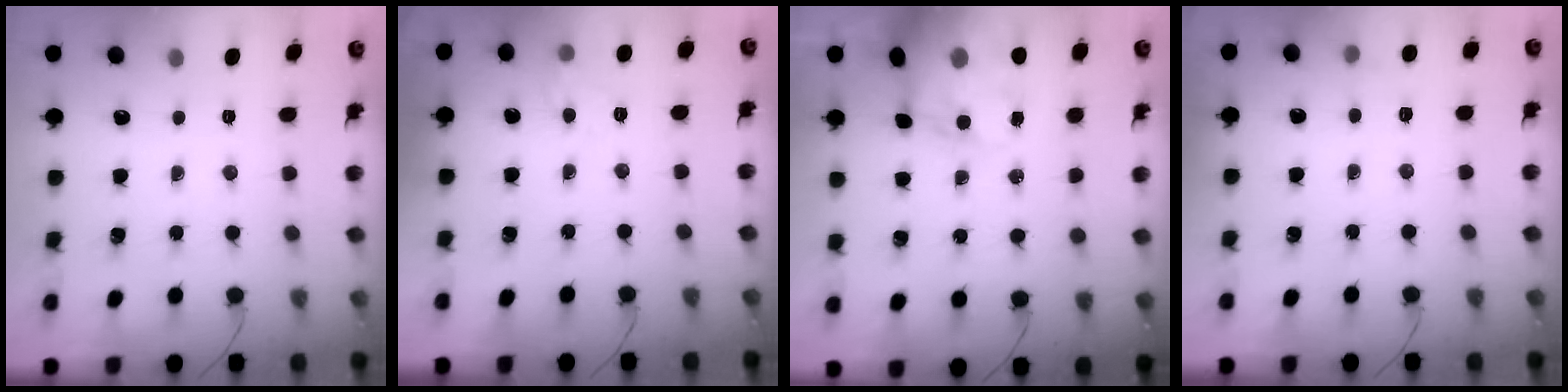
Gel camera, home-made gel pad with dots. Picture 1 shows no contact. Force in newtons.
{"total": 7.2, "press": 7.1, "slide": 0.8}
{"total": 16.0, "press": 15.5, "slide": 4.0}
{"total": 6.5, "press": 6.2, "slide": 1.8}